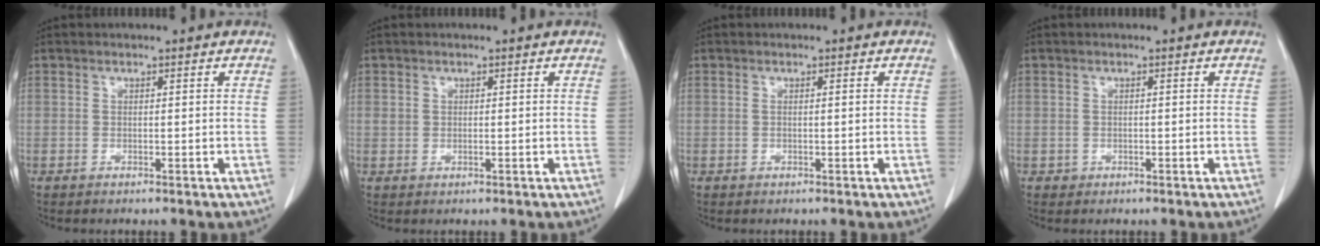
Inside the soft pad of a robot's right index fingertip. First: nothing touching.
{"total": 1.0, "force": [0.2, 0.8, 0.5], "torque": [-0.014, 0.007, 0.006]}
{"total": 0.6, "force": [0.0, 0.0, 0.6], "torque": [-0.015, 0.002, 0.002]}
{"total": 0.8, "force": [-0.2, 0.7, 0.0], "torque": [-0.001, 0.005, -0.006]}